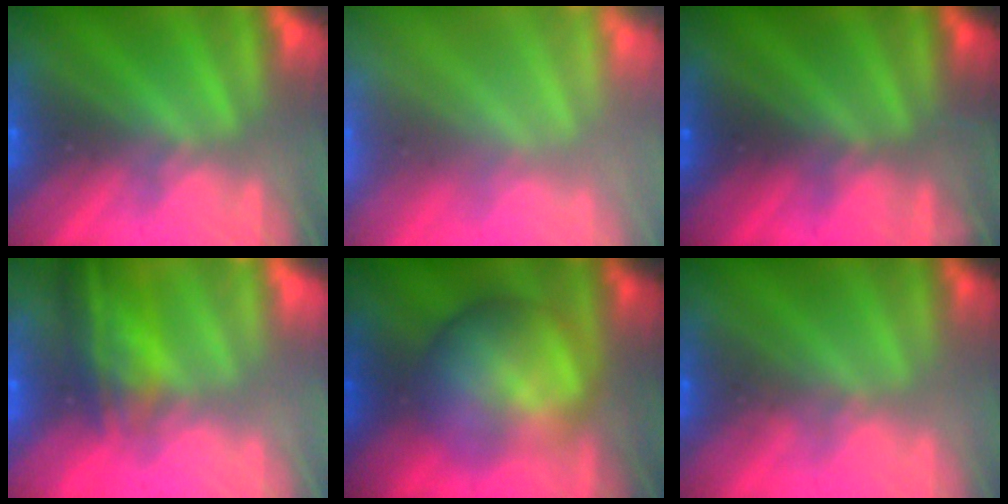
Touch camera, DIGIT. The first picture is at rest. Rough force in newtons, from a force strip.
{"total": 7.6}
{"total": 2.5}
{"total": 7.0}
{"total": 7.6}
{"total": 1.8}